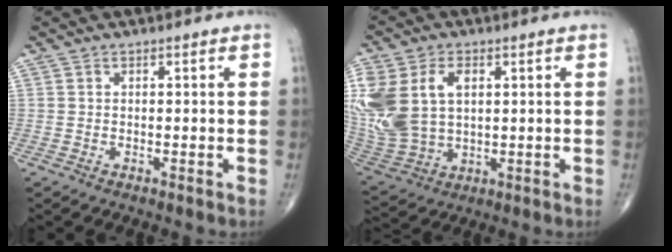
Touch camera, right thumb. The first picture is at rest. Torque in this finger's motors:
{"motor_torque": [1.11, 2.09, 1.40, 0.48, 0.20]}